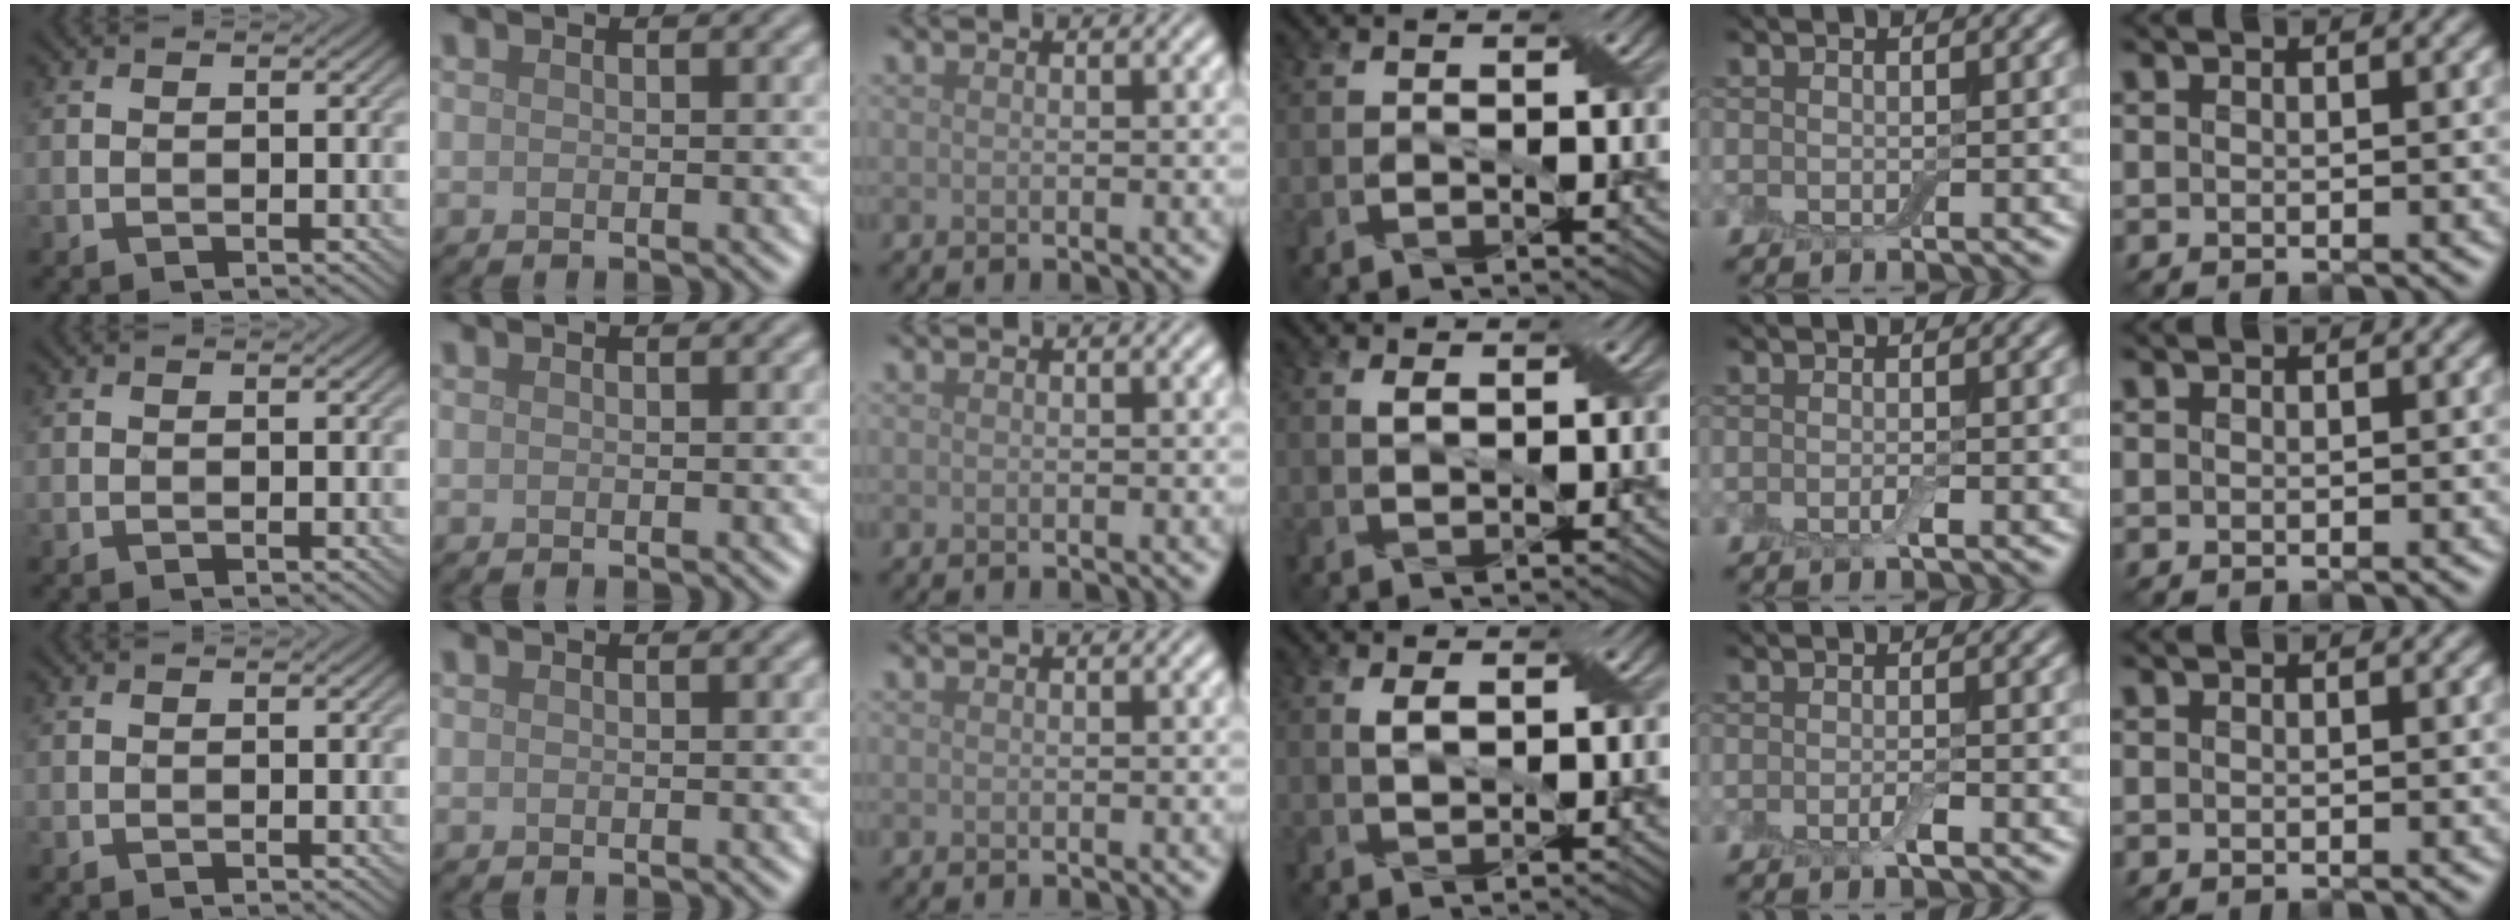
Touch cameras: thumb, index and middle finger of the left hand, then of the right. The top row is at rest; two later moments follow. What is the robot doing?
{"motion": "shake", "object": "box of matches"}